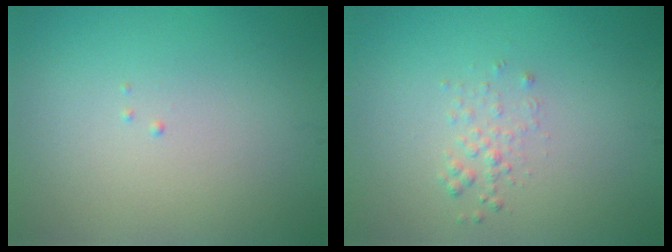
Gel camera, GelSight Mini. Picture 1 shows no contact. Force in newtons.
{"total": 1.1, "press": 1.1, "slide": 0.1}